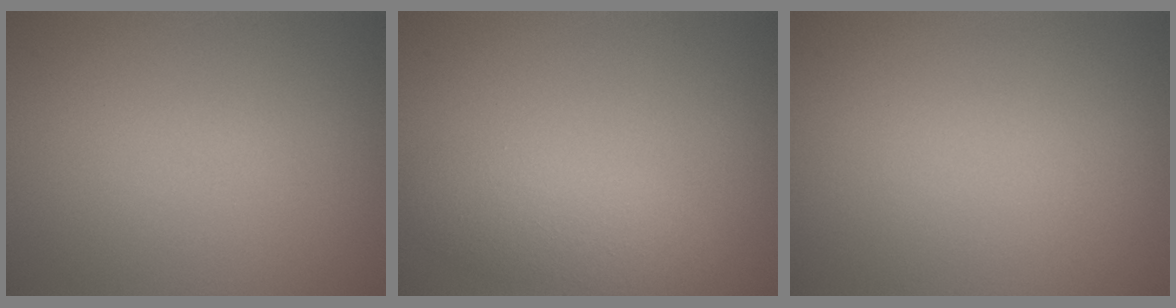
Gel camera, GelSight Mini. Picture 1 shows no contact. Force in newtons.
{"total": 3.3, "press": 3.2, "slide": 0.0}
{"total": 0.0}